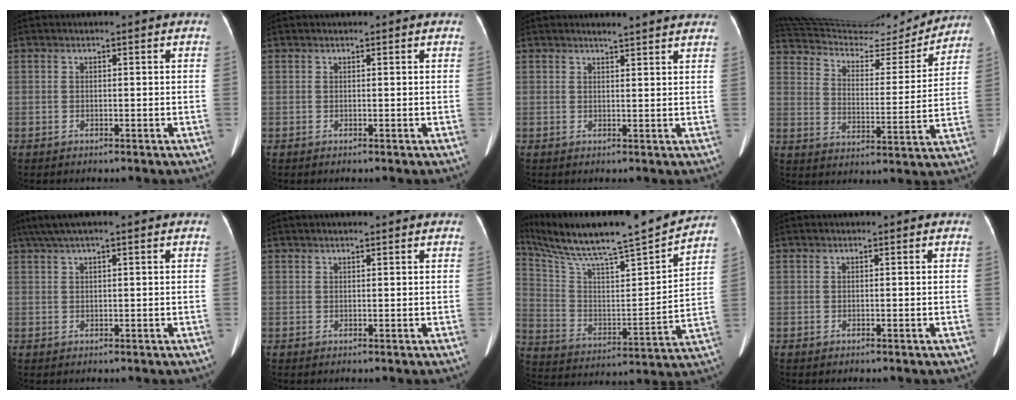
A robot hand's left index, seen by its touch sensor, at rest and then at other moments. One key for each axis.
{"total": 0.0}
{"total": 6.5, "fx": 6.0, "fy": 0.2, "fz": 2.5, "tx": -0.035, "ty": 0.007, "tz": 0.061}
{"total": 21.8, "fx": 20.6, "fy": 3.7, "fz": 6.0, "tx": -0.103, "ty": -0.017, "tz": 0.298}
{"total": 5.0, "fx": 3.6, "fy": -0.1, "fz": 3.4, "tx": -0.067, "ty": 0.036, "tz": 0.068}
{"total": 2.1, "fx": 1.8, "fy": 0.3, "fz": 1.1, "tx": -0.013, "ty": 0.023, "tz": 0.027}
{"total": 23.5, "fx": 20.8, "fy": 0.6, "fz": 10.8, "tx": -0.198, "ty": -0.017, "tz": 0.331}
{"total": 0.0}